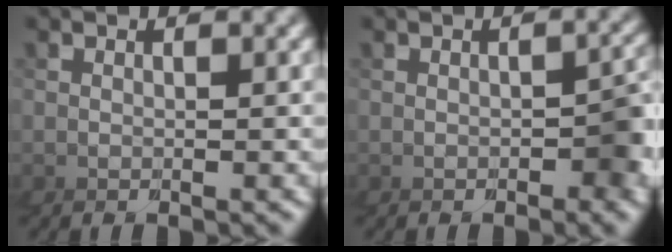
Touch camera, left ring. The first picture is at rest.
{"total": 2.9, "force": [-1.1, 1.1, 2.5], "torque": [-0.029, -0.002, -0.017]}